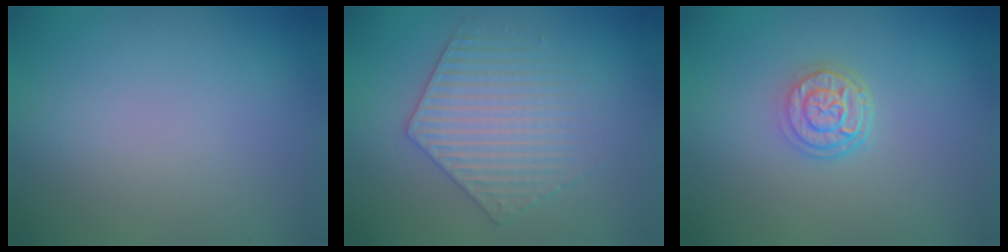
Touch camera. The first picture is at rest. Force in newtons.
{"total": 3.8, "press": 3.8, "slide": 0.6}
{"total": 3.1, "press": 2.4, "slide": 1.9}